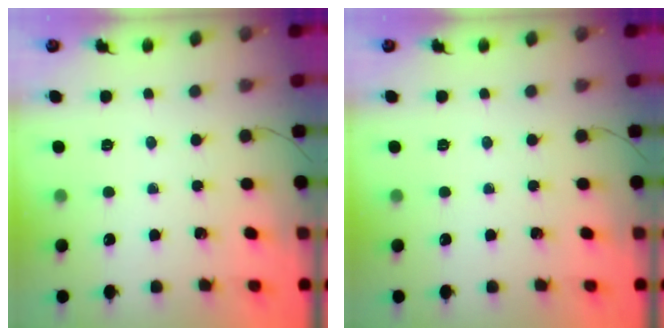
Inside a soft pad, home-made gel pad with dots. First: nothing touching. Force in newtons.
{"total": 0.0}